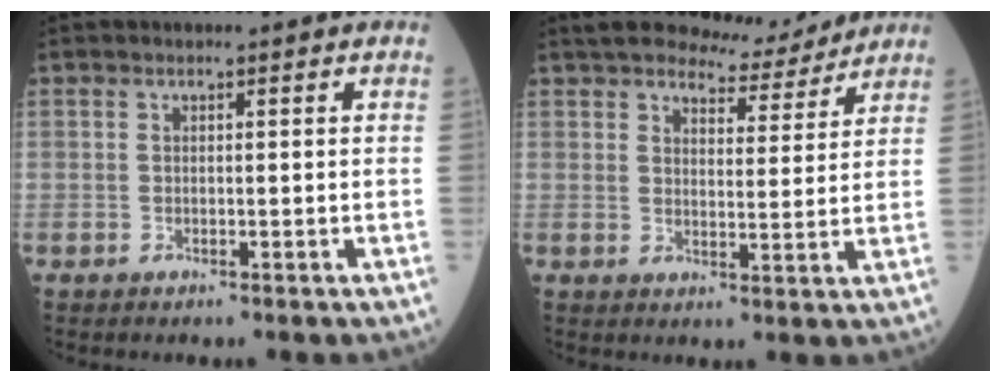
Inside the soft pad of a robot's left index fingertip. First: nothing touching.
{"total": 7.2, "force": [6.8, 1.7, 1.6], "torque": [-0.030, 0.006, 0.098]}